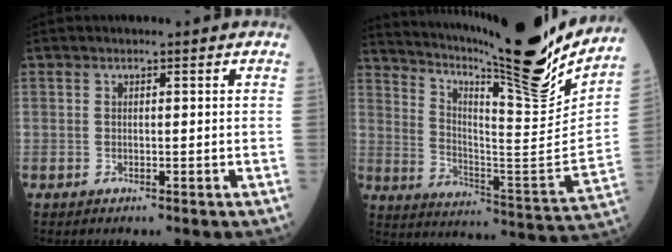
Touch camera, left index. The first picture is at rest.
{"total": 24.9, "force": [21.3, 1.3, 12.9], "torque": [-0.217, -0.068, 0.306]}